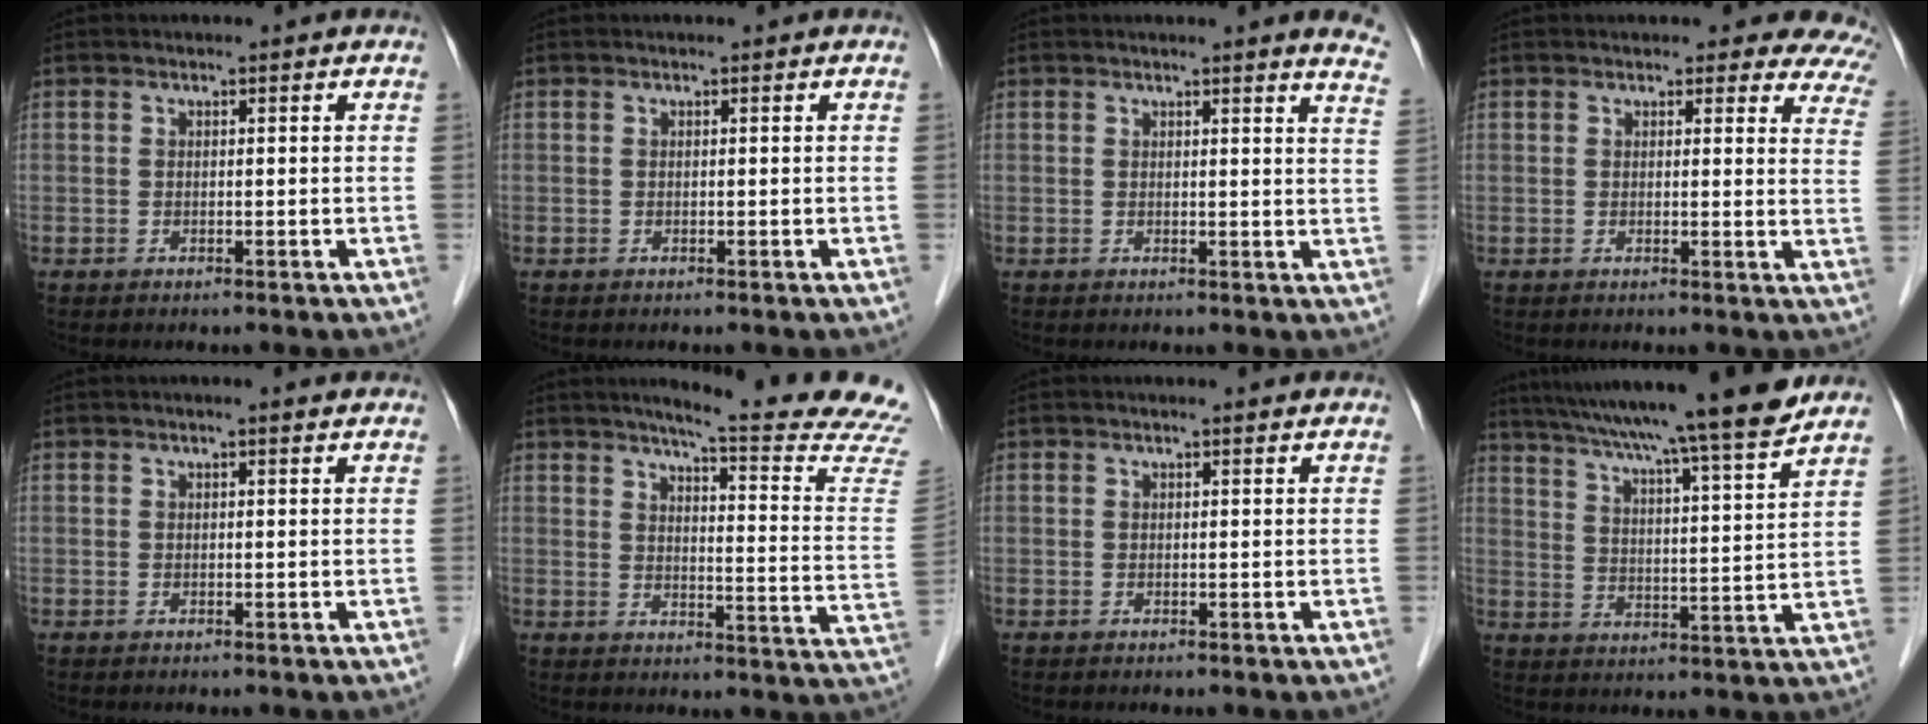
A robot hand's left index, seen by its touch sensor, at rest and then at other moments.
{"total": 0.0}
{"total": 6.9, "force": [6.1, 0.0, 3.1], "torque": [-0.023, -0.028, 0.036]}
{"total": 10.6, "force": [9.6, 3.3, 2.9], "torque": [0.017, -0.026, 0.066]}
{"total": 1.4, "force": [1.0, 0.1, 0.9], "torque": [-0.016, 0.014, 0.014]}
{"total": 19.4, "force": [17.5, -1.2, 8.3], "torque": [-0.111, -0.110, 0.194]}
{"total": 0.8, "force": [0.6, 0.0, 0.5], "torque": [-0.011, 0.008, 0.011]}
{"total": 20.7, "force": [17.7, -0.9, 10.6], "torque": [-0.175, -0.009, 0.256]}